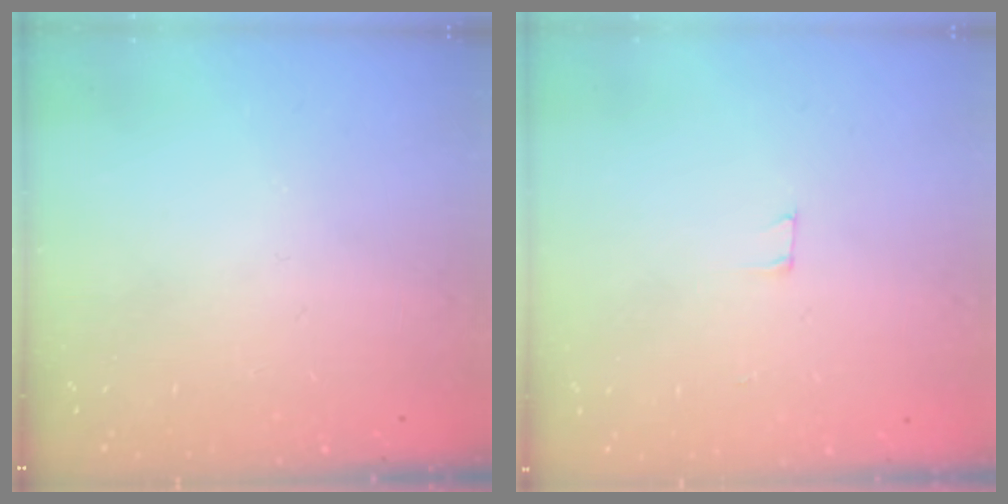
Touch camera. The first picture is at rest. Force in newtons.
{"total": 2.5, "press": 2.5, "slide": 0.2}